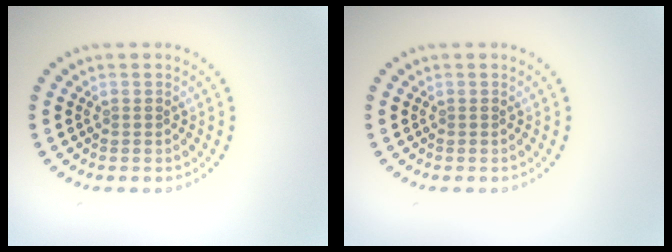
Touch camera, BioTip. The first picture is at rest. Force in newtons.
{"total": 0.0}